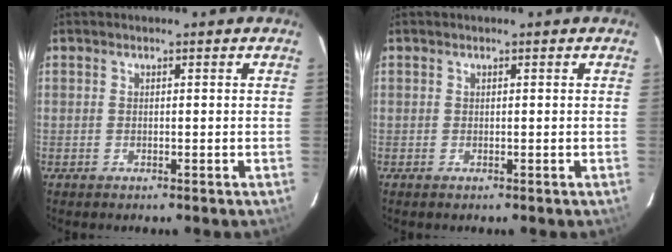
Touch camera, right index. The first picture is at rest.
{"total": 0.0}